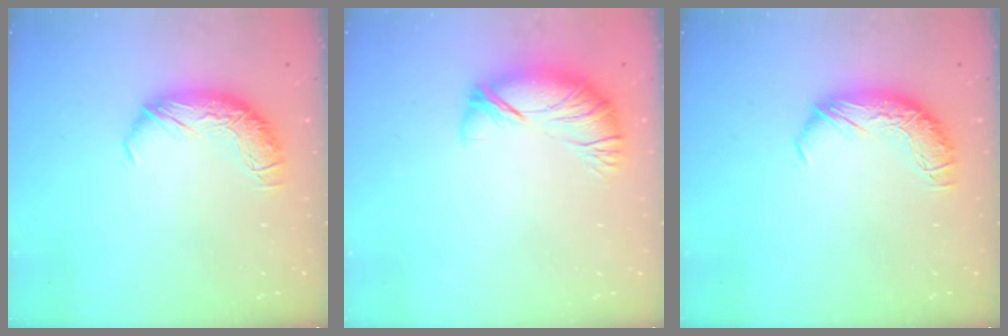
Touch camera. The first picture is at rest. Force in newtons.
{"total": 3.1, "press": 2.3, "slide": 2.0}
{"total": 0.0}